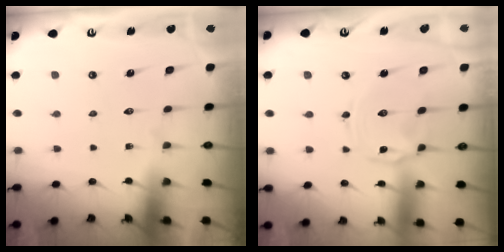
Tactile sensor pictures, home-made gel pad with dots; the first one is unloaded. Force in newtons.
{"total": 1.5, "press": 1.5, "slide": 0.3}